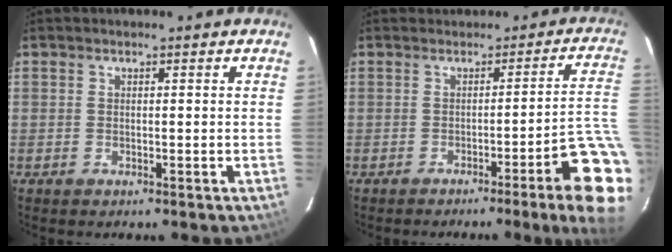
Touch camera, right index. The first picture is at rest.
{"total": 9.5, "force": [-5.9, -0.8, 7.4], "torque": [-0.038, 0.006, -0.070]}